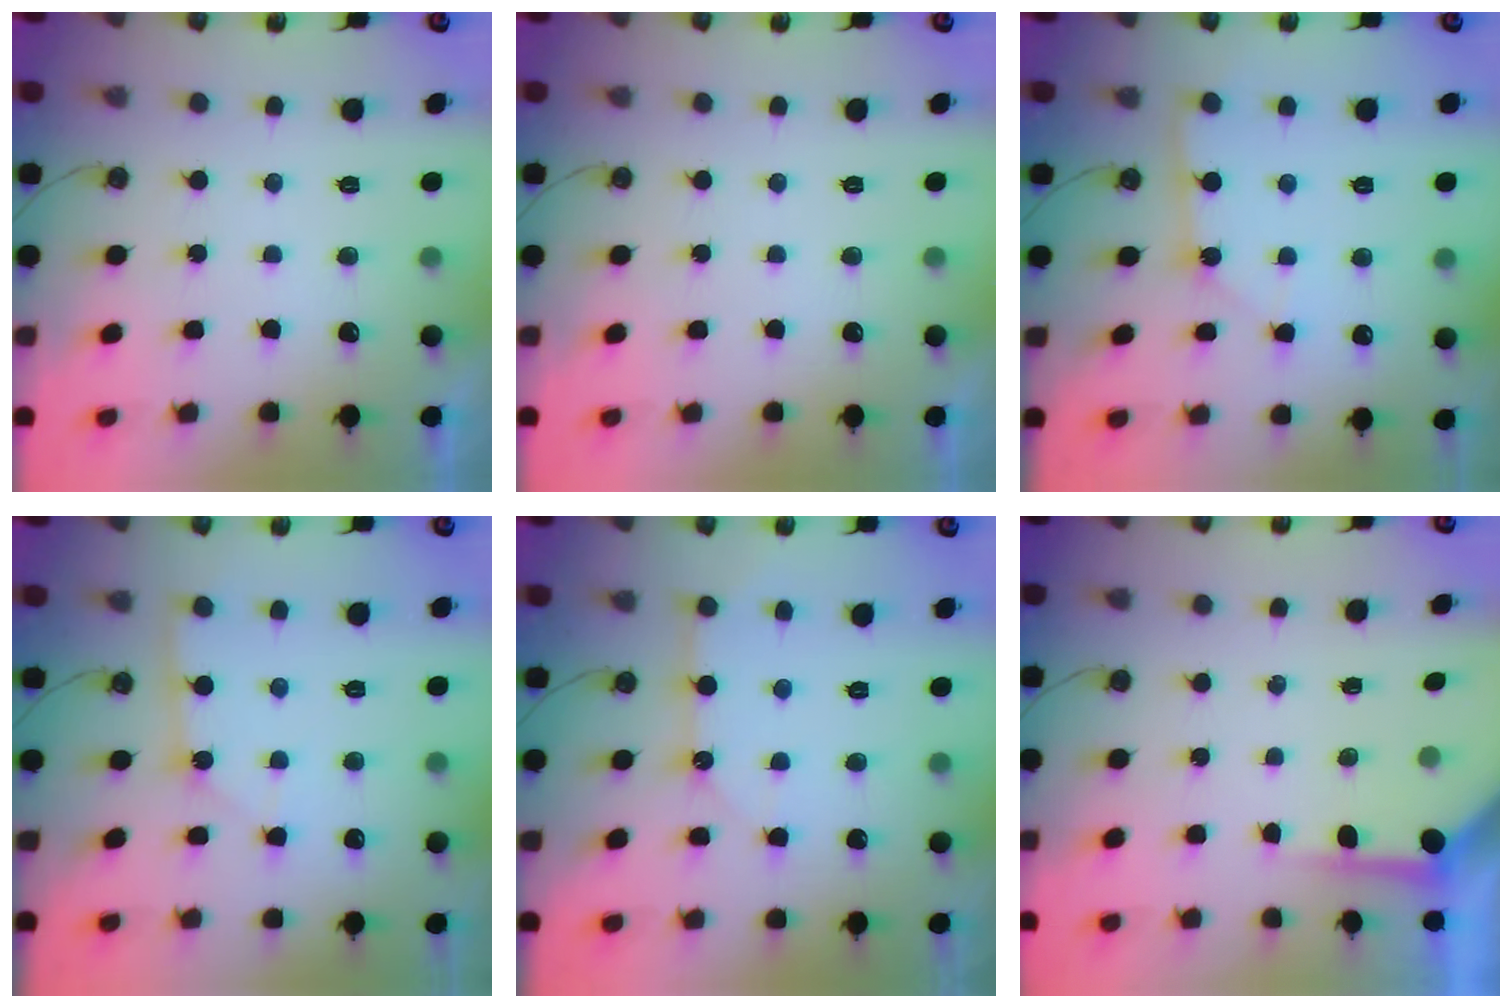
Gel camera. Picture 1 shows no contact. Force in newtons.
{"total": 0.0}
{"total": 2.9, "press": 2.9, "slide": 0.2}
{"total": 2.3, "press": 2.3, "slide": 0.2}
{"total": 8.0, "press": 8.0, "slide": 0.4}
{"total": 3.8, "press": 3.8, "slide": 0.2}